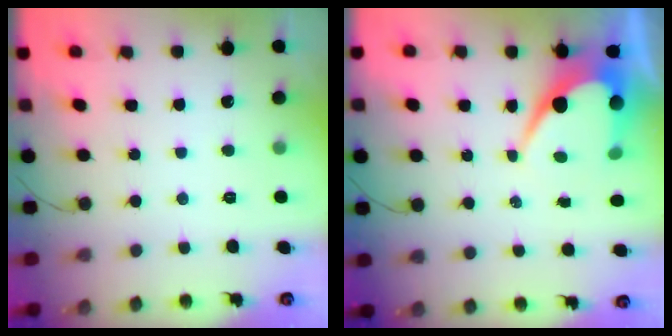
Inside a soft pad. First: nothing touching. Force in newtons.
{"total": 8.8, "press": 8.8, "slide": 0.7}